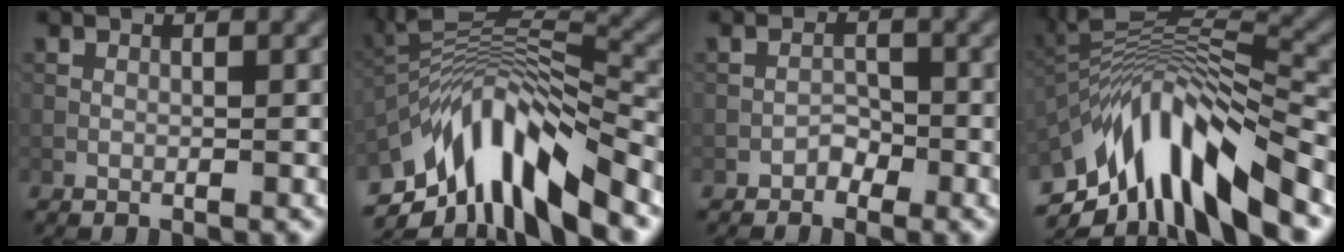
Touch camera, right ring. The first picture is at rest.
{"total": 11.5, "force": [-6.3, 3.9, 8.8], "torque": [-0.152, 0.020, -0.116]}
{"total": 1.3, "force": [-0.9, 0.9, 0.2], "torque": [0.003, 0.008, -0.015]}
{"total": 12.7, "force": [-6.1, 4.4, 10.3], "torque": [-0.186, 0.026, -0.103]}